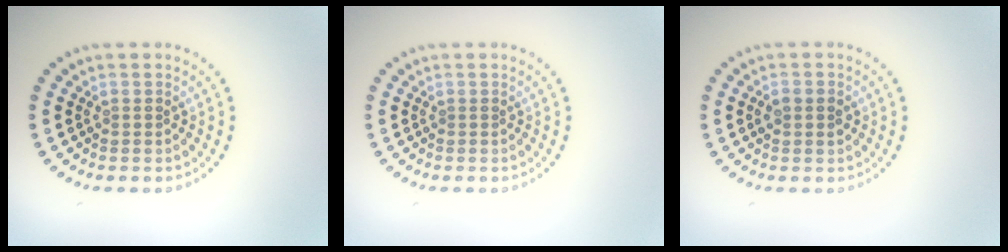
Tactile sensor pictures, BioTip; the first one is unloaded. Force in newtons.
{"total": 0.0}
{"total": 2.0, "press": 2.0, "slide": 0.1}